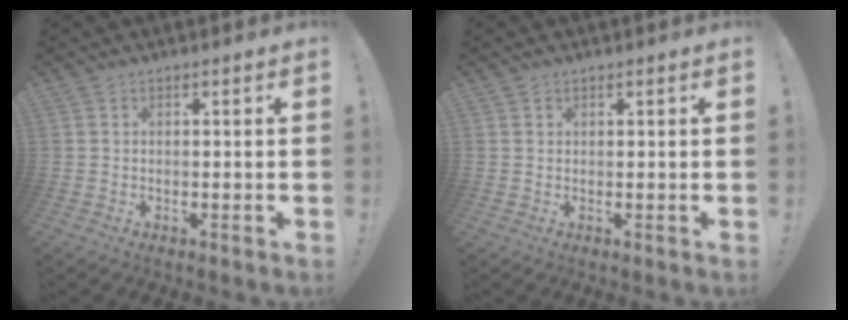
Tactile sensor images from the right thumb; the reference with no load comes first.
{"total": 0.7, "force": [0.6, 0.3, 0.1], "torque": [0.004, -0.003, 0.010]}